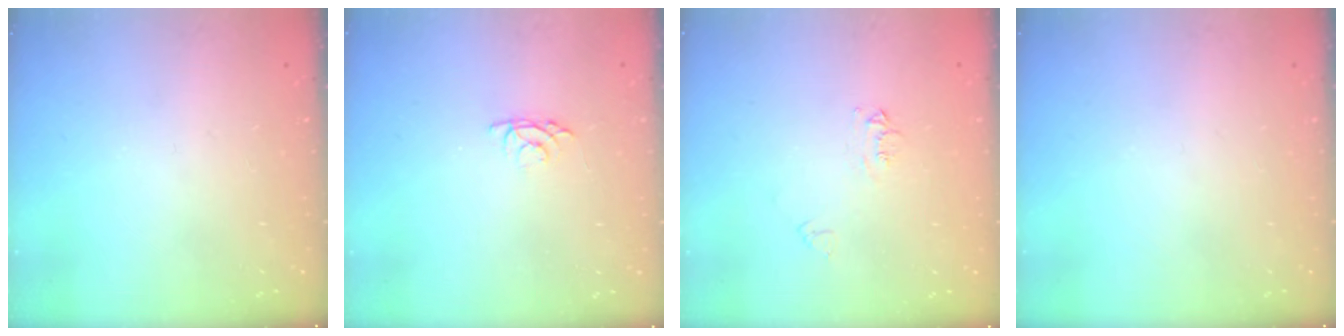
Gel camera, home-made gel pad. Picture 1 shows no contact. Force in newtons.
{"total": 3.4, "press": 3.3, "slide": 0.5}
{"total": 5.0, "press": 5.0, "slide": 0.6}
{"total": 0.0}